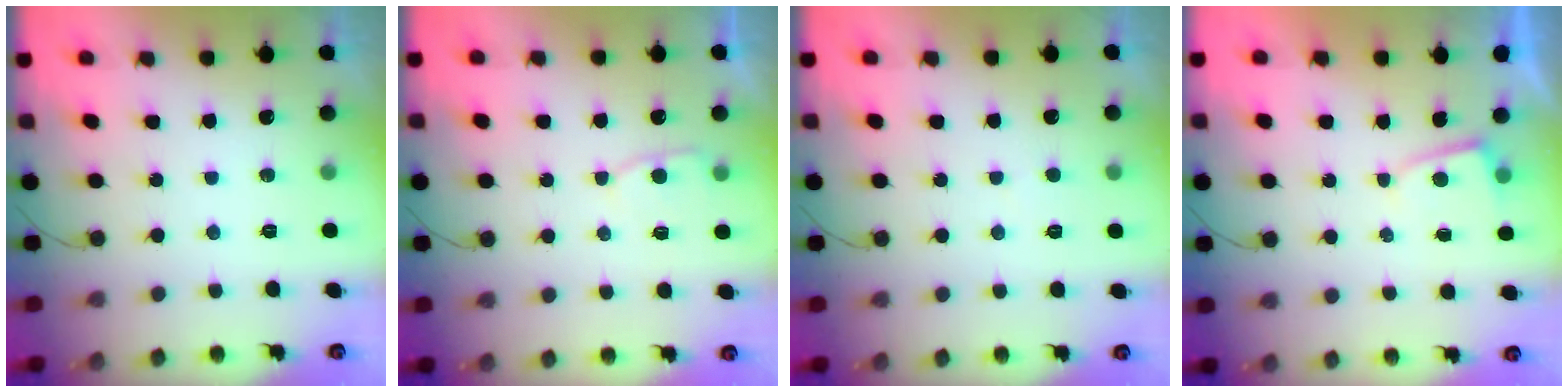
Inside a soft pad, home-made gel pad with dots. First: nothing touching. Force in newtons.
{"total": 3.9, "press": 3.9, "slide": 0.4}
{"total": 1.9, "press": 1.9, "slide": 0.2}
{"total": 2.3, "press": 2.3, "slide": 0.2}